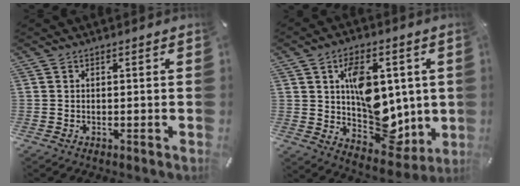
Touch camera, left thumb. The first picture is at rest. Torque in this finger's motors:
{"motor_torque": [2.52, 2.49, 1.91, -0.38, 0.55]}